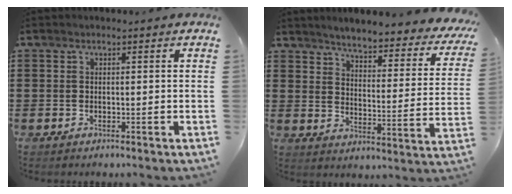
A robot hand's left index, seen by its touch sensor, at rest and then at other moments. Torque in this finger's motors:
{"motor_torque": [2.14, 0.00, 0.30, 0.01]}